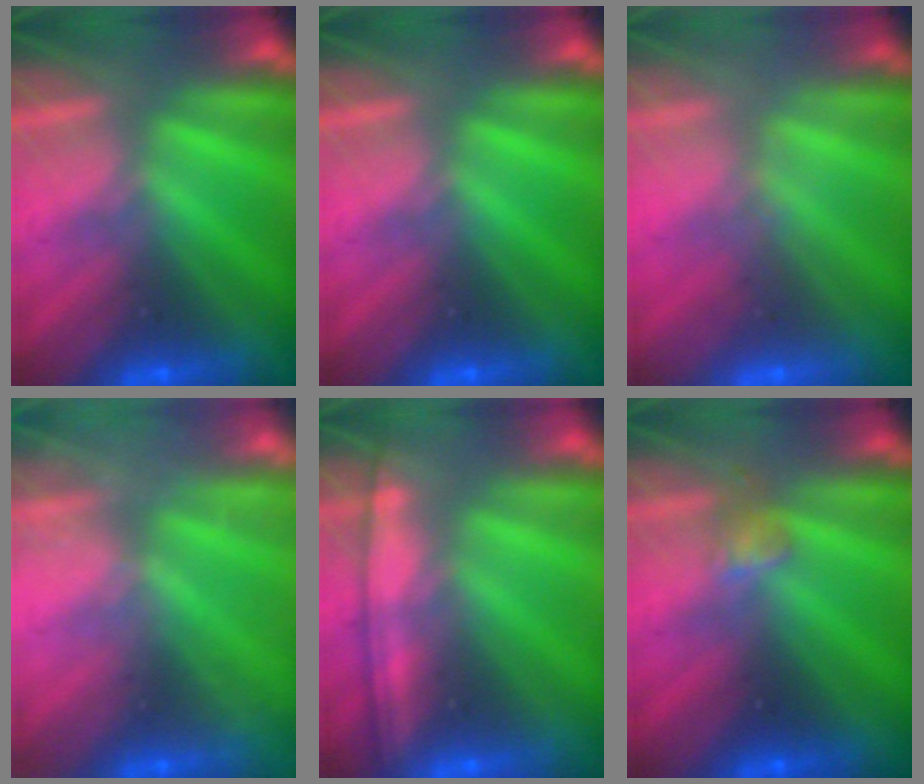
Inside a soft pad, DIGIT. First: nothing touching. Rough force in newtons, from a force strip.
{"total": 0.0}
{"total": 1.6}
{"total": 2.3}
{"total": 1.1}
{"total": 3.0}